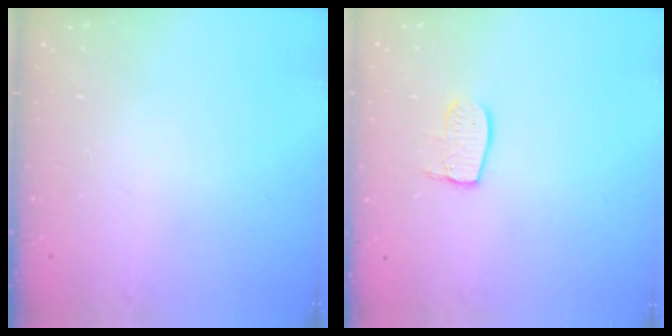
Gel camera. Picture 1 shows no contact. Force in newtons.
{"total": 7.6, "press": 7.6, "slide": 0.2}